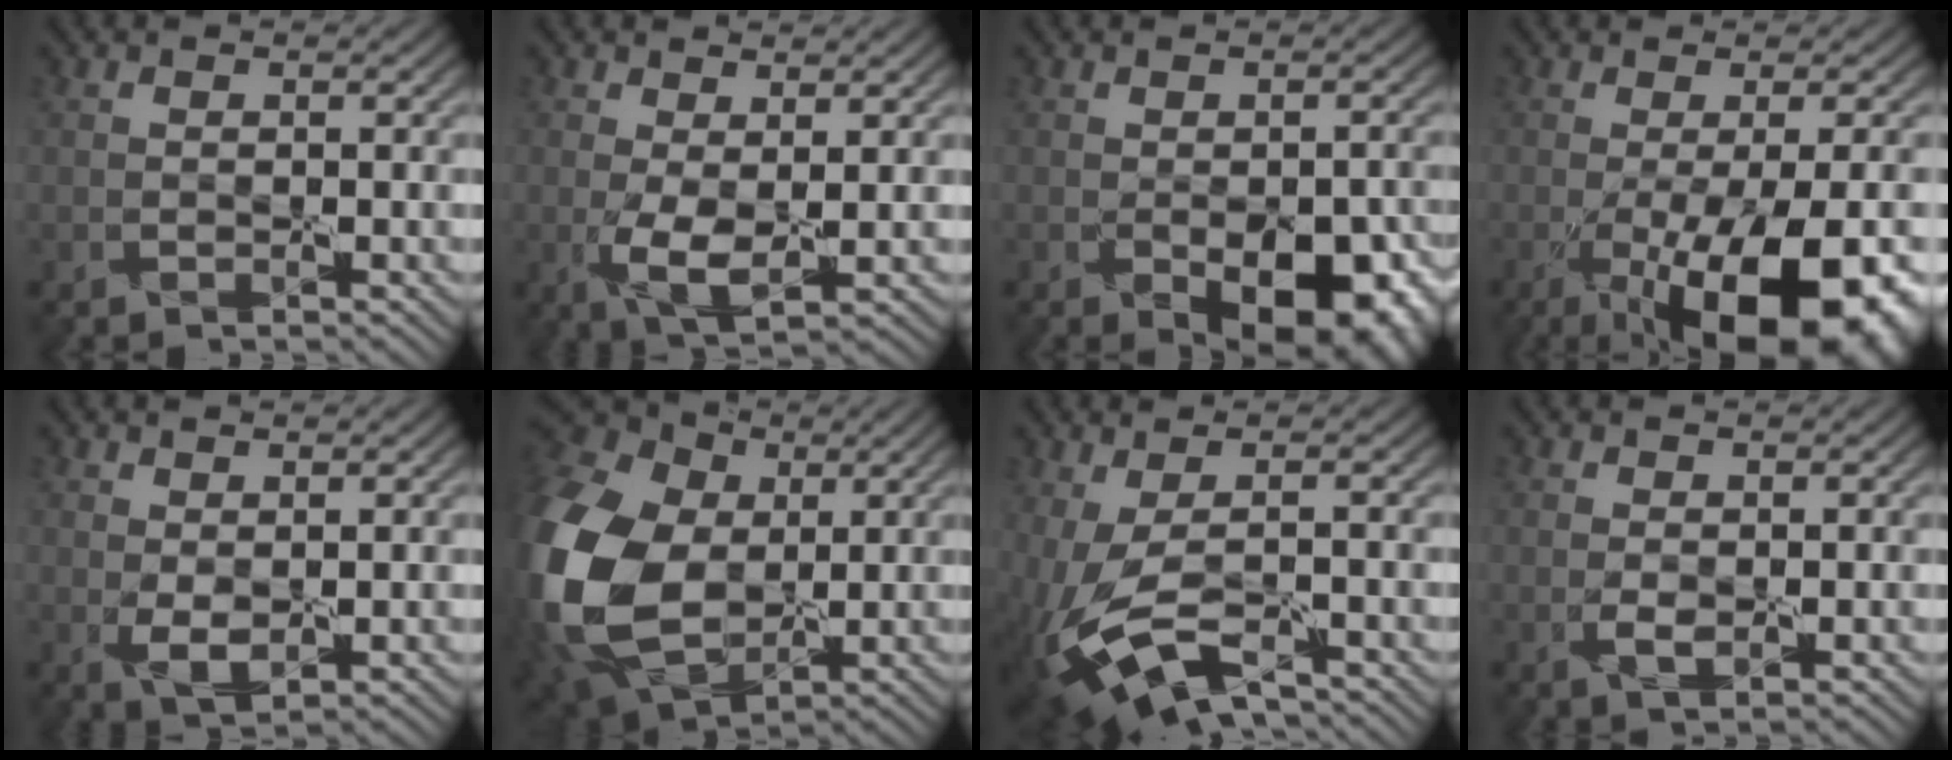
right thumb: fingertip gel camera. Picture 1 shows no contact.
{"total": 4.0, "force": [0.1, 1.6, 3.7], "torque": [-0.091, -0.008, 0.004]}
{"total": 10.3, "force": [-4.0, 5.5, 7.8], "torque": [-0.114, -0.040, -0.035]}
{"total": 13.7, "force": [-4.8, 4.7, 12.0], "torque": [-0.178, -0.039, -0.054]}
{"total": 2.5, "force": [0.5, 1.3, 2.0], "torque": [-0.046, -0.008, 0.014]}
{"total": 20.0, "force": [0.5, 14.7, 13.5], "torque": [-0.386, -0.024, 0.015]}
{"total": 10.3, "force": [-3.3, 4.1, 8.9], "torque": [-0.197, -0.006, -0.058]}
{"total": 1.7, "force": [0.0, 0.9, 1.4], "torque": [-0.036, -0.004, 0.002]}